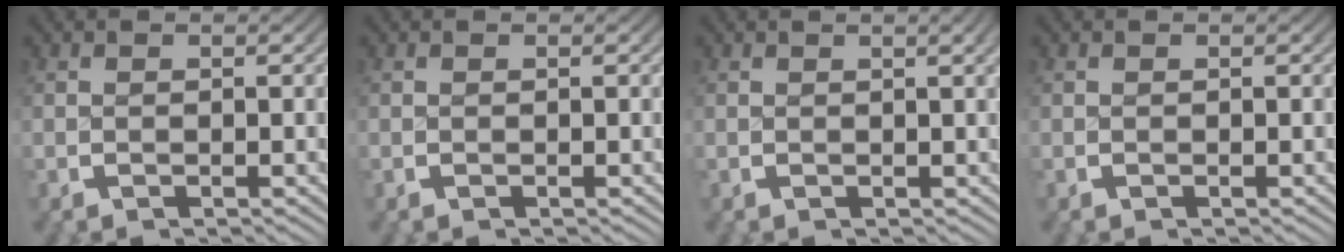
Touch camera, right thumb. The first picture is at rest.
{"total": 0.0}
{"total": 1.2, "force": [0.4, 0.1, 1.1], "torque": [-0.015, 0.002, 0.008]}
{"total": 0.0}